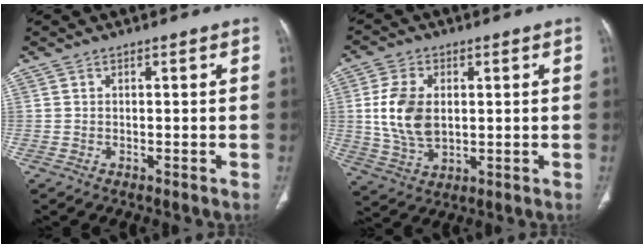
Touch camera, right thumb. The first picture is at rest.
{"total": 10.7, "force": [1.1, 6.9, 8.1], "torque": [-0.159, -0.006, 0.031]}